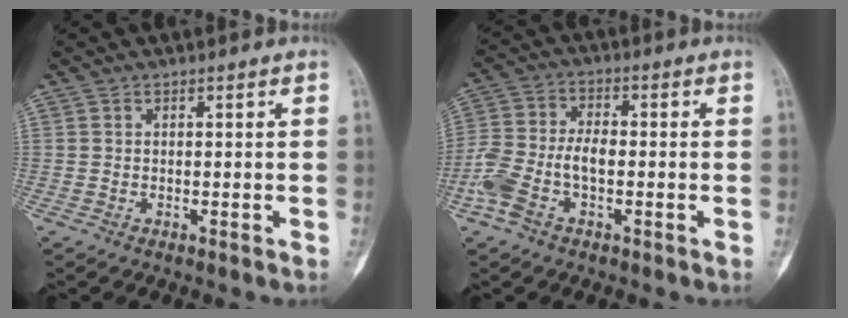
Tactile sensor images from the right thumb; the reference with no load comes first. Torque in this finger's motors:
{"motor_torque": [1.08, 1.03, 0.28, 0.07, 0.11]}